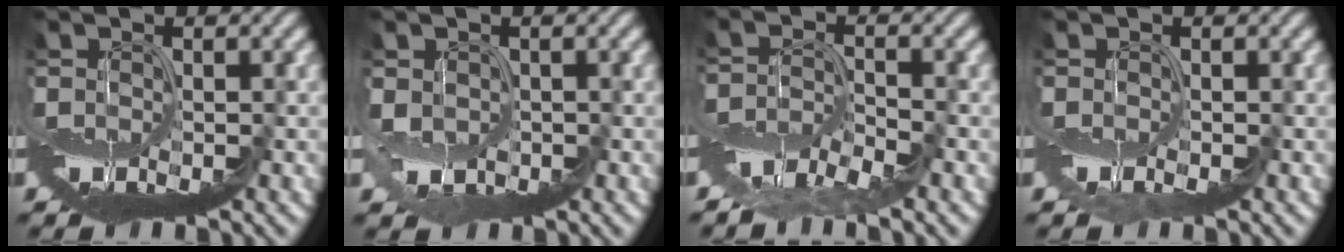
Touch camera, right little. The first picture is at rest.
{"total": 1.6, "force": [1.1, 1.1, 0.5], "torque": [-0.013, -0.004, 0.022]}
{"total": 2.3, "force": [-2.2, -0.6, -0.3], "torque": [0.006, 0.007, -0.048]}
{"total": 0.7, "force": [0.1, -0.4, -0.6], "torque": [0.011, 0.002, 0.000]}